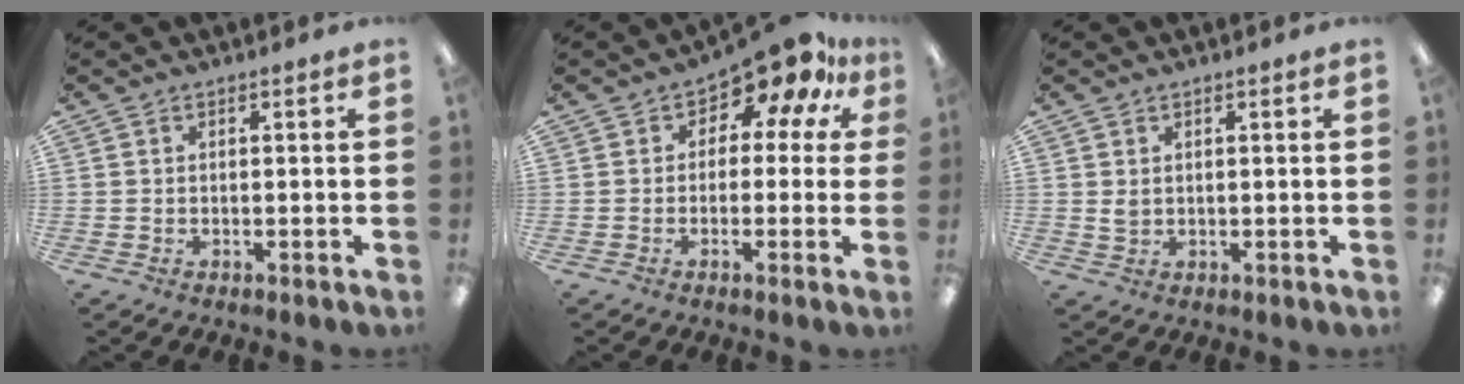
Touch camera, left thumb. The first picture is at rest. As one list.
[{"total": 10.1, "force": [7.2, 4.5, 5.5], "torque": [-0.082, -0.049, 0.127]}, {"total": 1.8, "force": [0.6, 1.3, 1.1], "torque": [-0.023, 0.003, 0.011]}]